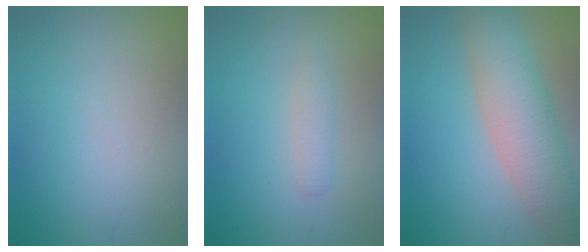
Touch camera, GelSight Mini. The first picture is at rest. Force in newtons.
{"total": 1.5, "press": 1.5, "slide": 0.0}
{"total": 7.0, "press": 7.0, "slide": 0.4}